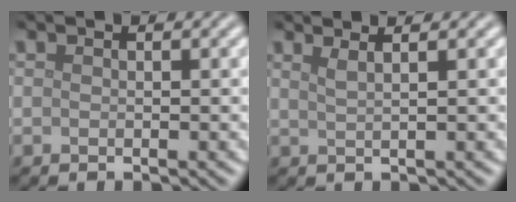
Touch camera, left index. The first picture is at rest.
{"total": 2.8, "force": [1.8, 1.1, 1.8], "torque": [-0.005, 0.011, -0.003]}